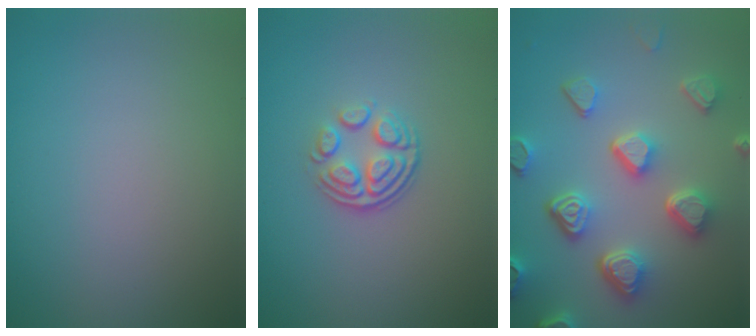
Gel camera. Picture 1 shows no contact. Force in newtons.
{"total": 3.6, "press": 2.5, "slide": 2.6}
{"total": 6.7, "press": 5.3, "slide": 4.1}